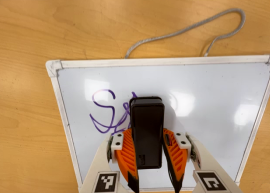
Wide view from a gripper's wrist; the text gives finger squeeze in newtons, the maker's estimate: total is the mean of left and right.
{"total": 12.0, "left": 12.2, "right": 11.8}